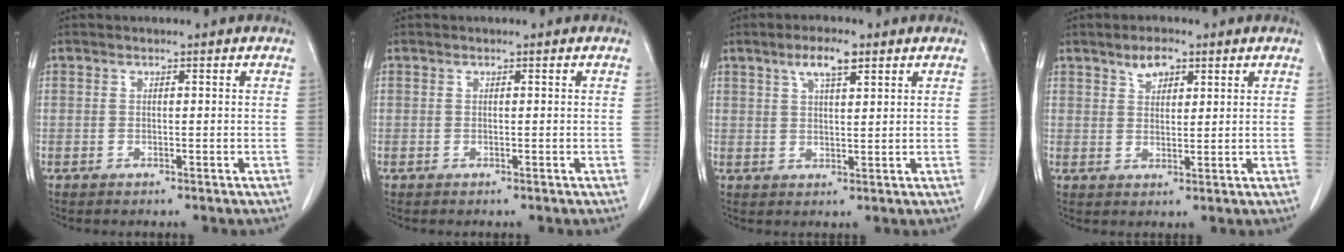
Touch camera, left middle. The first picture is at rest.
{"total": 0.0}
{"total": 4.8, "force": [2.9, 1.0, 3.7], "torque": [-0.073, 0.006, 0.051]}
{"total": 3.5, "force": [2.3, 1.7, 2.1], "torque": [-0.039, 0.005, 0.041]}